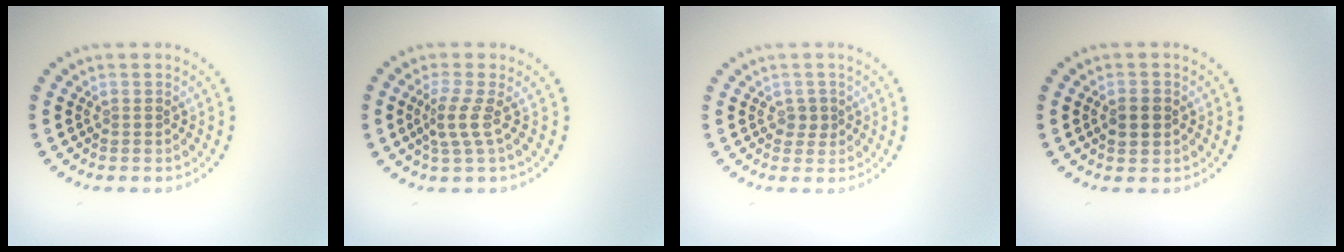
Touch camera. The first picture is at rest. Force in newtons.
{"total": 2.3, "press": 1.5, "slide": 1.7}
{"total": 1.2, "press": 1.0, "slide": 0.6}
{"total": 2.4, "press": 2.4, "slide": 0.1}